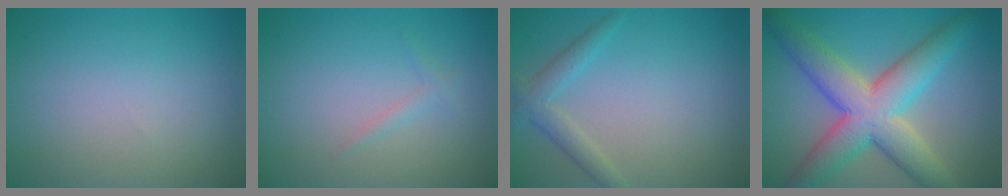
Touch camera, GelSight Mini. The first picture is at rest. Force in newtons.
{"total": 0.9, "press": 0.9, "slide": 0.0}
{"total": 2.3, "press": 2.3, "slide": 0.2}
{"total": 9.2, "press": 9.2, "slide": 0.4}